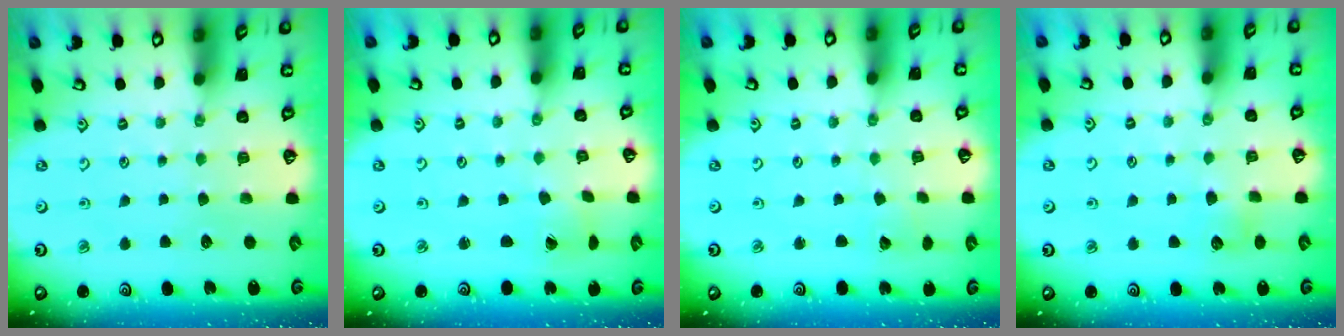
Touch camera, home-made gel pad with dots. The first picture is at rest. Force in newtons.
{"total": 1.7, "press": 1.7, "slide": 0.1}
{"total": 1.4, "press": 1.4, "slide": 0.1}
{"total": 4.2, "press": 4.2, "slide": 0.4}